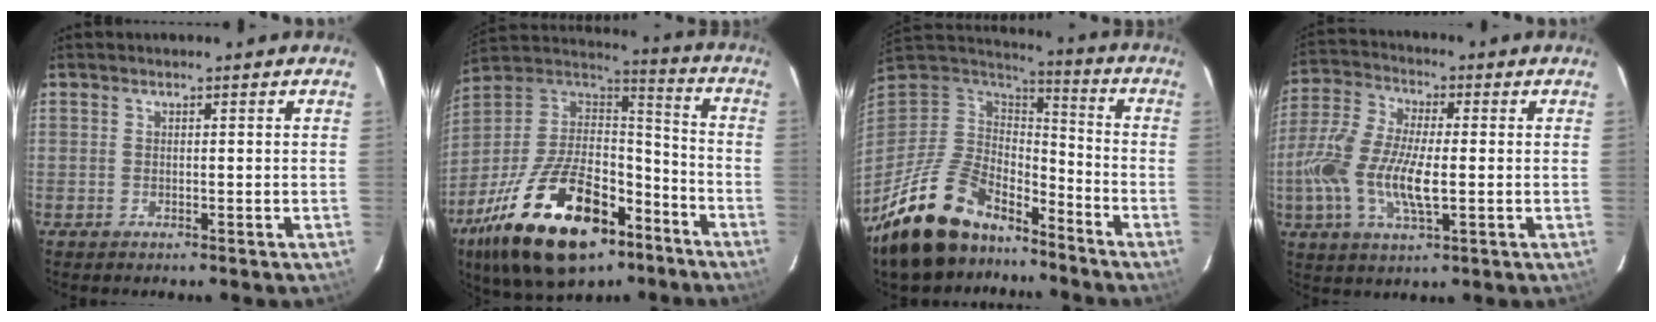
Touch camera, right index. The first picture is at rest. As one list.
[{"total": 29.4, "force": [-16.5, 14.4, 19.6], "torque": [-0.377, -0.001, -0.263]}, {"total": 21.3, "force": [-15.4, 10.4, 10.5], "torque": [-0.233, -0.008, -0.256]}, {"total": 14.0, "force": [-2.2, 5.3, 12.8], "torque": [-0.277, -0.001, -0.048]}]